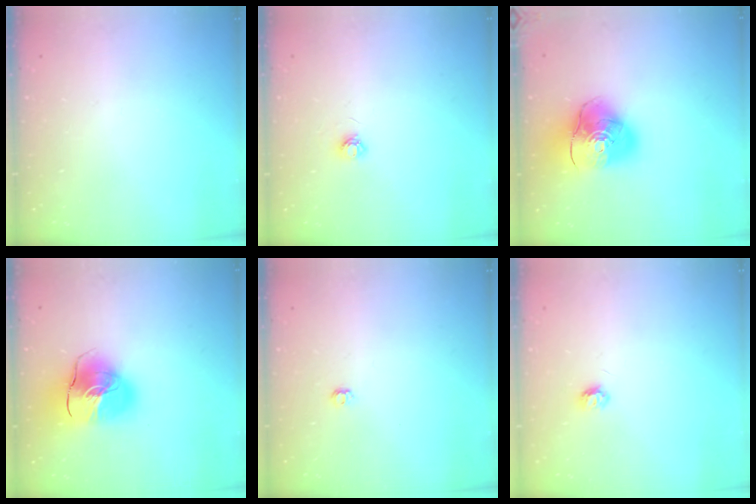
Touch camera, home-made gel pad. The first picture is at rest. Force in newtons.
{"total": 4.7, "press": 4.6, "slide": 0.6}
{"total": 15.1, "press": 14.9, "slide": 2.2}
{"total": 16.2, "press": 16.0, "slide": 2.3}
{"total": 3.9, "press": 3.9, "slide": 0.5}
{"total": 4.3, "press": 4.3, "slide": 0.5}